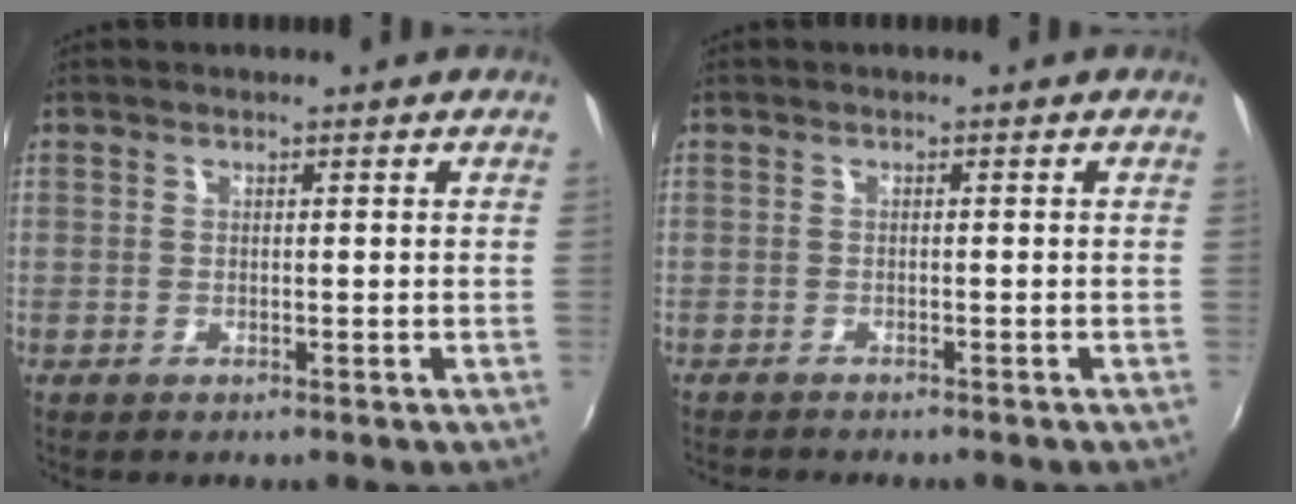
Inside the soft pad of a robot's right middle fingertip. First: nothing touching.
{"total": 2.9, "force": [-2.8, 0.4, 0.8], "torque": [-0.028, -0.014, -0.046]}